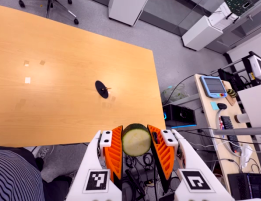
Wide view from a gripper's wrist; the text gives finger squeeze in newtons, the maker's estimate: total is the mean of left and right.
{"total": 11.2, "left": 10.7, "right": 11.7}